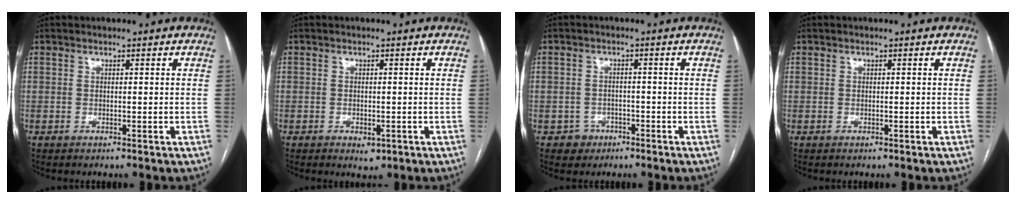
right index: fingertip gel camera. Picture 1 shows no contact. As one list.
[{"total": 2.0, "force": [-0.9, 1.2, 1.3], "torque": [-0.015, 0.000, -0.004]}, {"total": 3.1, "force": [-1.5, 2.7, -0.2], "torque": [0.014, 0.016, -0.023]}, {"total": 0.0}]